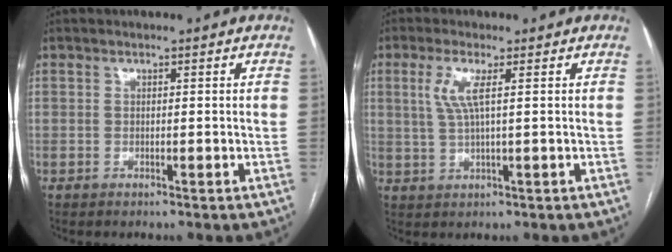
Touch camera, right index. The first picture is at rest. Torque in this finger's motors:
{"motor_torque": [0.24, 0.21, 0.34, 0.11]}